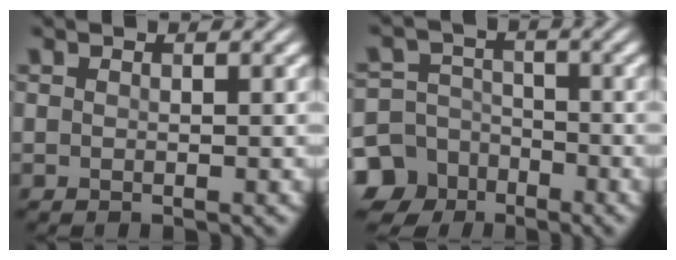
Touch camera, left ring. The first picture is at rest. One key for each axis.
{"total": 9.8, "fx": -5.4, "fy": 7.9, "fz": 1.8, "tx": -0.039, "ty": -0.025, "tz": -0.122}